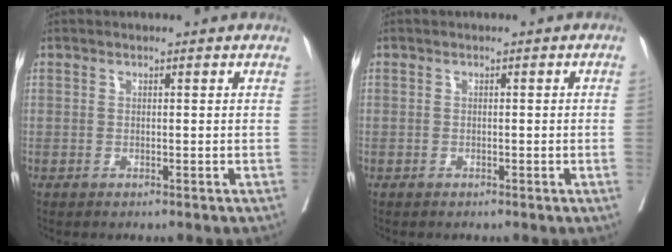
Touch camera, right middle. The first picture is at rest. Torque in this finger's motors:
{"motor_torque": [0.66, -0.71, -0.16, -0.21]}